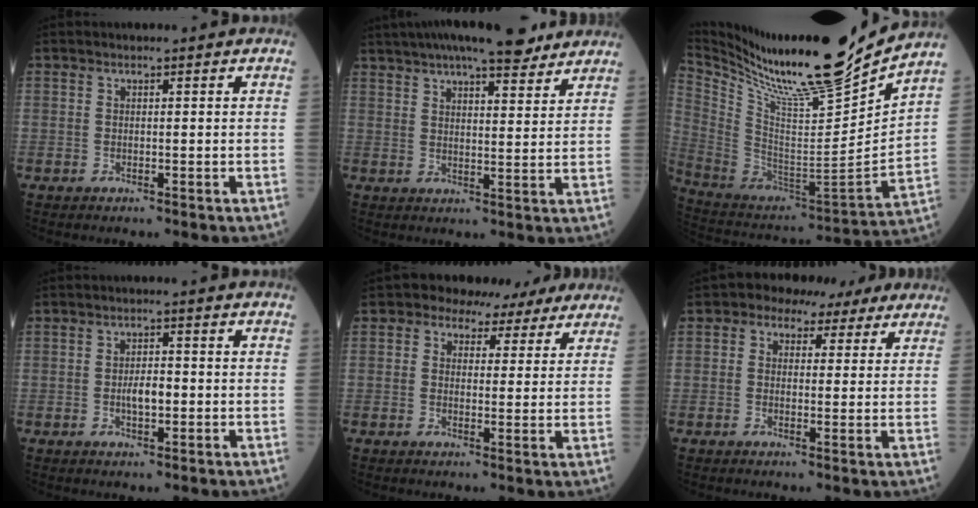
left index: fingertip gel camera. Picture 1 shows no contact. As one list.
[{"total": 16.2, "force": [13.1, 3.4, 8.8], "torque": [-0.146, 0.028, 0.184]}, {"total": 25.0, "force": [21.0, 0.5, 13.5], "torque": [-0.246, -0.057, 0.356]}, {"total": 2.9, "force": [-0.7, 1.0, 2.6], "torque": [-0.048, -0.001, -0.012]}, {"total": 7.6, "force": [5.8, 4.5, 1.8], "torque": [-0.009, 0.016, 0.056]}, {"total": 6.9, "force": [4.5, 4.4, 2.7], "torque": [-0.030, 0.027, 0.050]}]